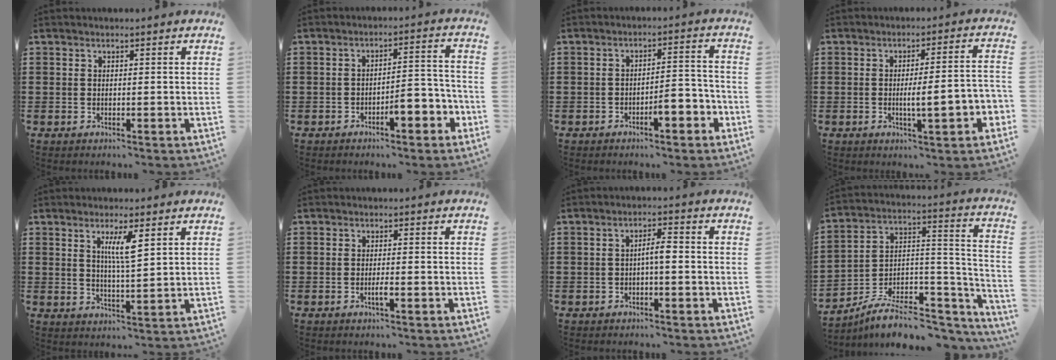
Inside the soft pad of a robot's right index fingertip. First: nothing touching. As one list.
[{"total": 5.2, "force": [-3.0, 1.6, 4.0], "torque": [-0.051, 0.001, -0.059]}, {"total": 4.7, "force": [-2.6, 1.2, 3.7], "torque": [-0.054, 0.004, -0.050]}, {"total": 7.0, "force": [-1.9, 1.0, 6.7], "torque": [-0.102, -0.008, -0.035]}, {"total": 4.9, "force": [2.1, 0.9, 4.3], "torque": [-0.092, 0.006, 0.034]}, {"total": 1.8, "force": [-0.8, 0.0, 1.6], "torque": [-0.037, -0.006, -0.017]}, {"total": 2.9, "force": [-0.5, 0.6, 2.8], "torque": [-0.051, 0.003, -0.012]}, {"total": 8.3, "force": [-6.2, 3.5, 4.3], "torque": [-0.072, 0.017, -0.115]}]